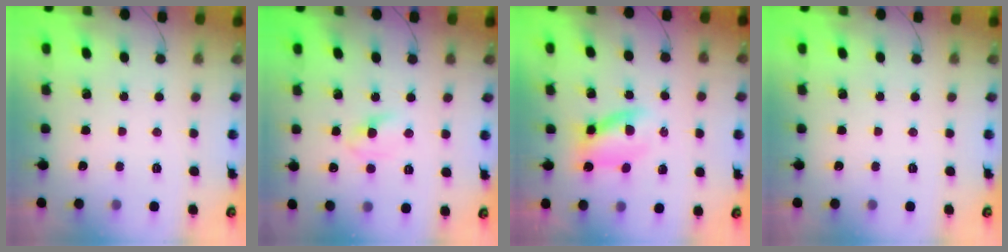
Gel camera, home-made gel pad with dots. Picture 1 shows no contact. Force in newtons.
{"total": 4.4, "press": 4.2, "slide": 1.5}
{"total": 3.3, "press": 3.3, "slide": 0.7}
{"total": 0.0}